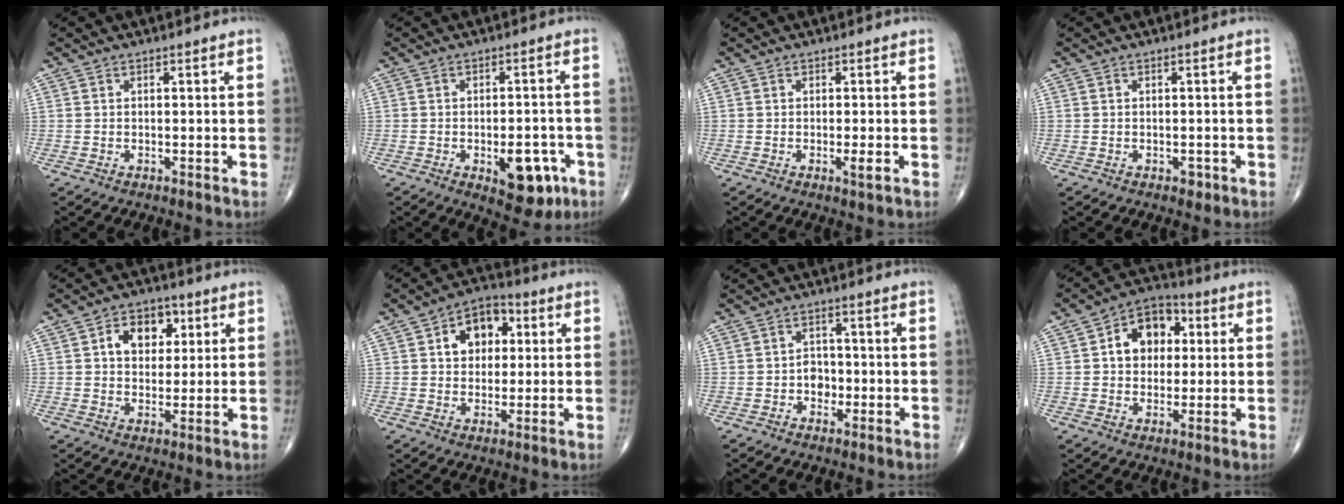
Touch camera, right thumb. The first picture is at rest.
{"total": 9.7, "force": [-3.8, 4.9, 7.5], "torque": [-0.072, 0.015, -0.041]}
{"total": 1.7, "force": [-0.5, 0.2, 1.6], "torque": [-0.029, -0.006, -0.010]}
{"total": 1.1, "force": [-0.5, 0.8, 0.6], "torque": [-0.003, 0.001, -0.006]}
{"total": 8.7, "force": [2.7, 6.2, 5.4], "torque": [-0.046, 0.000, 0.039]}
{"total": 10.0, "force": [2.7, 7.1, 6.5], "torque": [-0.063, 0.008, 0.035]}
{"total": 3.4, "force": [-0.9, 2.7, 1.8], "torque": [-0.008, 0.009, -0.018]}
{"total": 11.1, "force": [2.3, 8.2, 7.1], "torque": [-0.072, 0.013, 0.028]}